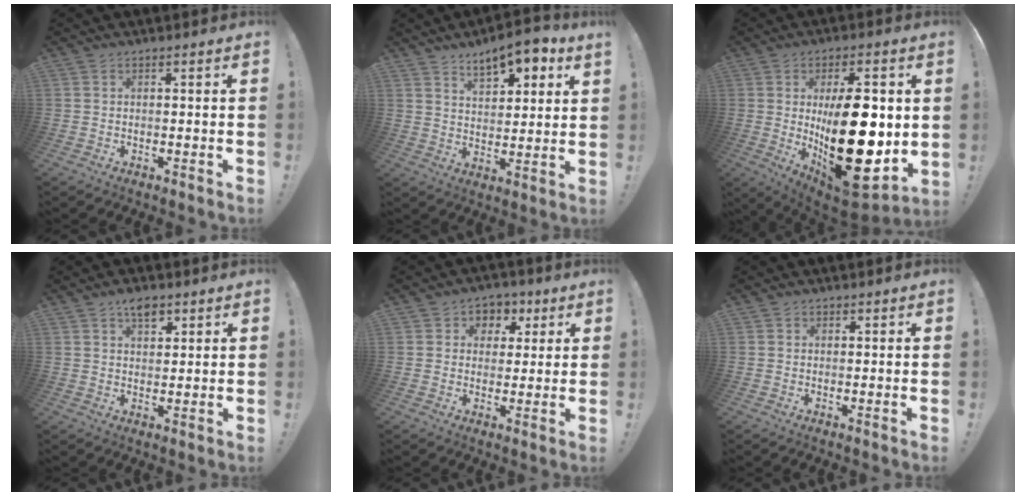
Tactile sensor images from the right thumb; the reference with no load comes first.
{"total": 9.5, "force": [6.9, 3.3, 5.5], "torque": [-0.084, -0.037, 0.122]}
{"total": 26.9, "force": [0.5, 12.5, 23.9], "torque": [-0.396, -0.029, 0.022]}
{"total": 5.7, "force": [3.4, 3.4, 3.1], "torque": [-0.036, -0.012, 0.058]}
{"total": 5.8, "force": [1.2, 5.5, 1.3], "torque": [-0.010, -0.003, 0.025]}
{"total": 0.8, "force": [0.5, 0.6, 0.0], "torque": [0.006, -0.002, 0.009]}